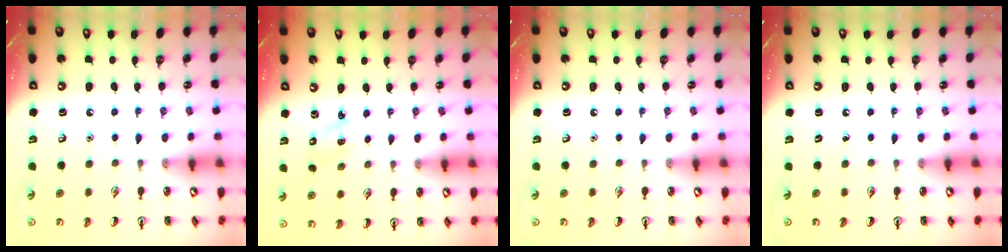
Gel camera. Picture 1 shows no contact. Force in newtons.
{"total": 1.4, "press": 1.3, "slide": 0.5}
{"total": 0.0}
{"total": 0.0}